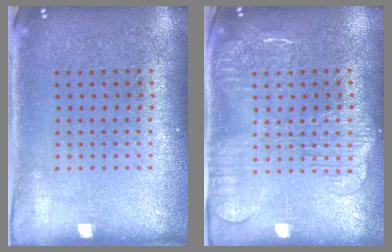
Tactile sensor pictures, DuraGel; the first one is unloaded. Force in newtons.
{"total": 2.1, "press": 1.9, "slide": 0.9}